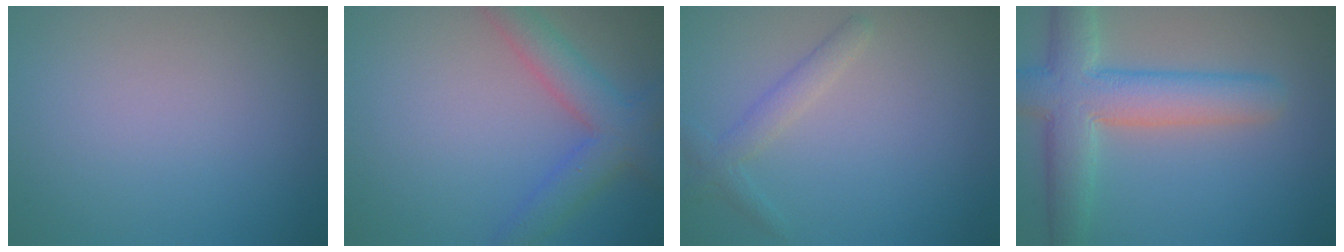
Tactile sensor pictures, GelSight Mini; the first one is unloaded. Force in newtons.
{"total": 4.6, "press": 4.6, "slide": 0.1}
{"total": 2.0, "press": 2.0, "slide": 0.1}
{"total": 7.5, "press": 7.5, "slide": 0.2}